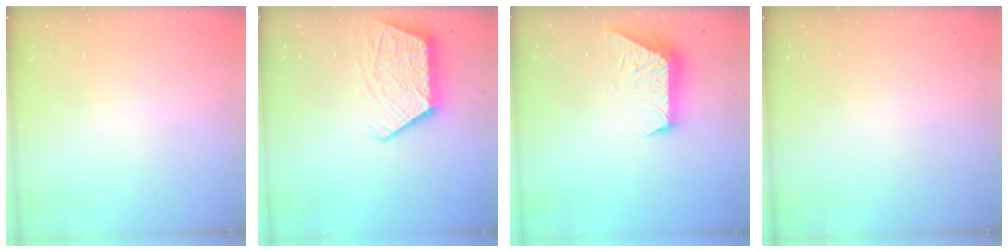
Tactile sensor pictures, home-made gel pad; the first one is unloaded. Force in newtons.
{"total": 11.2, "press": 11.2, "slide": 1.0}
{"total": 9.1, "press": 9.1, "slide": 0.7}
{"total": 0.0}